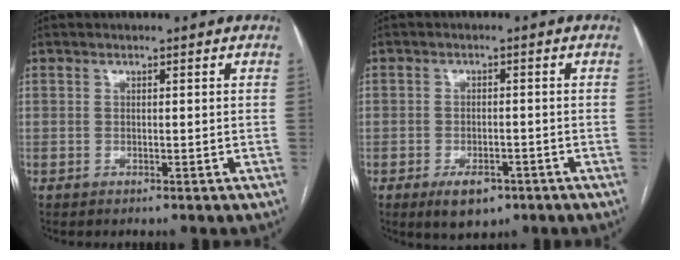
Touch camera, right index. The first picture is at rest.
{"total": 4.9, "force": [-2.8, 2.8, 2.9], "torque": [-0.046, 0.000, -0.036]}